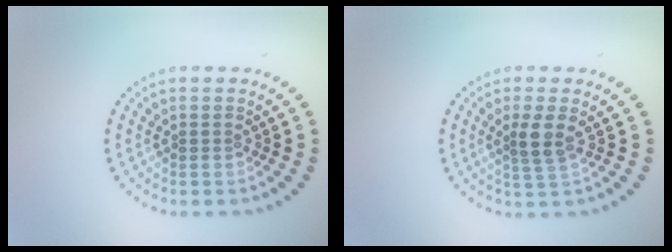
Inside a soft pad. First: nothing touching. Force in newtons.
{"total": 2.3, "press": 1.9, "slide": 1.3}